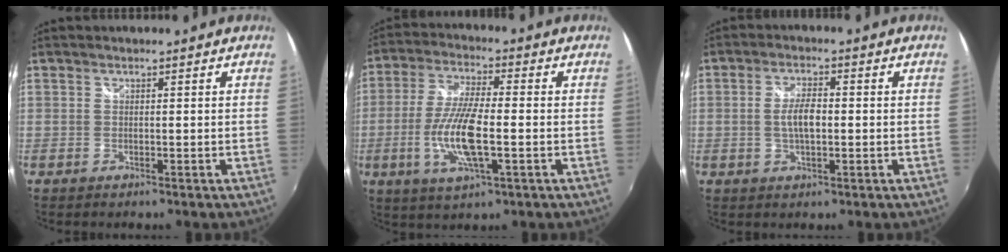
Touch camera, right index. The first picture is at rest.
{"total": 12.0, "force": [-2.6, 3.1, 11.3], "torque": [-0.230, -0.007, -0.052]}
{"total": 5.0, "force": [-0.3, 2.0, 4.6], "torque": [-0.089, 0.002, -0.004]}